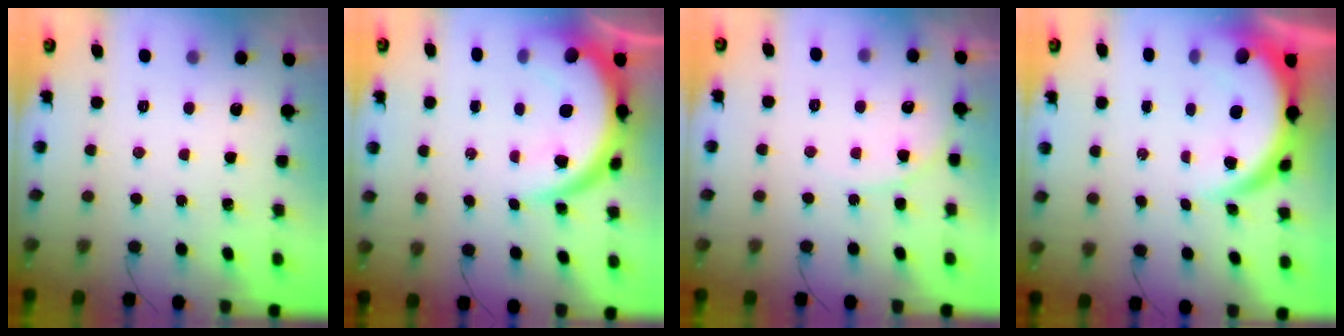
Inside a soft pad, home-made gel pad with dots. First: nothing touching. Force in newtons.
{"total": 13.2, "press": 13.2, "slide": 1.2}
{"total": 8.0, "press": 8.0, "slide": 0.6}
{"total": 8.5, "press": 8.4, "slide": 1.6}